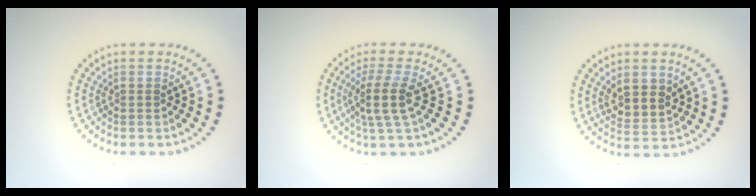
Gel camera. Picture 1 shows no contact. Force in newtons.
{"total": 3.3, "press": 2.6, "slide": 2.1}
{"total": 3.3, "press": 3.0, "slide": 1.4}